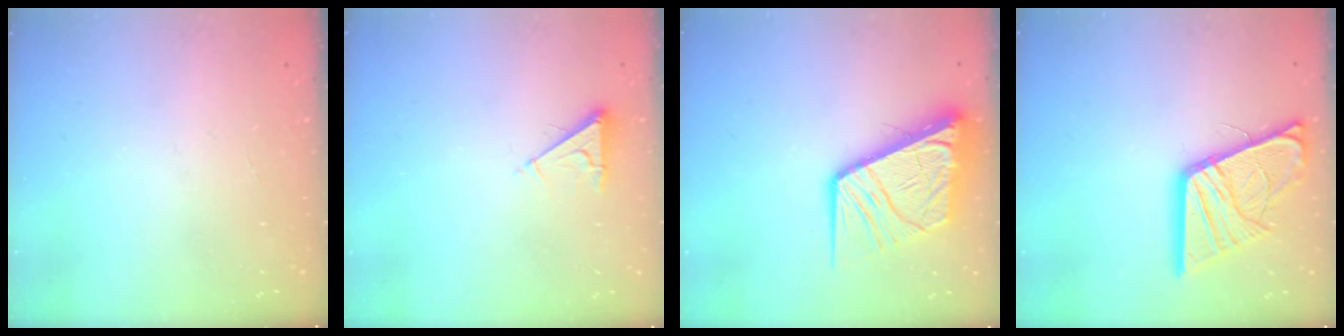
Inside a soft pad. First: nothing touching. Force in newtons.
{"total": 4.5, "press": 4.5, "slide": 0.7}
{"total": 16.5, "press": 16.3, "slide": 2.0}
{"total": 18.4, "press": 18.3, "slide": 2.0}